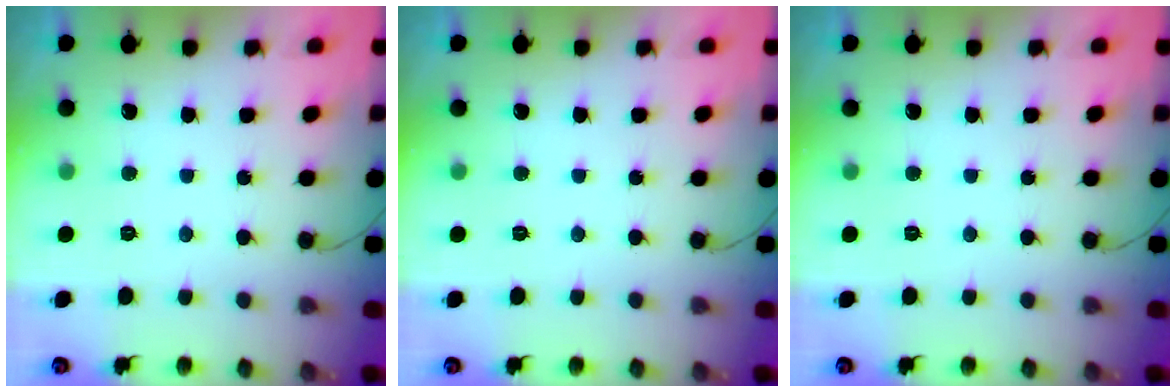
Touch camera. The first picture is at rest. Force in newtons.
{"total": 0.0}
{"total": 0.0}